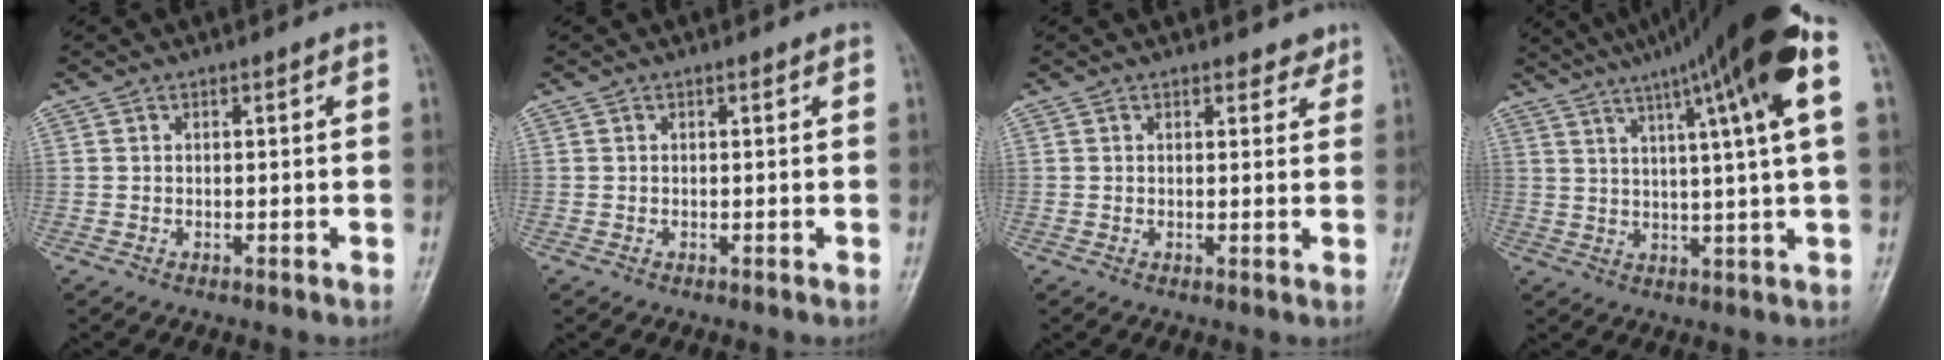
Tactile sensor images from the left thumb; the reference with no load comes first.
{"total": 0.0}
{"total": 2.3, "force": [1.8, 1.2, 0.7], "torque": [0.012, -0.009, 0.018]}
{"total": 21.0, "force": [10.4, 1.7, 18.2], "torque": [-0.278, 0.010, 0.144]}